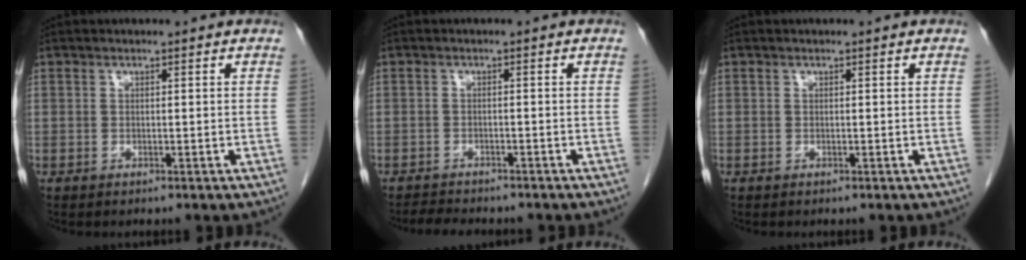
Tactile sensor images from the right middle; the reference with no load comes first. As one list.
[{"total": 4.6, "force": [-4.2, 1.0, 1.5], "torque": [-0.027, -0.009, -0.063]}, {"total": 0.0}]